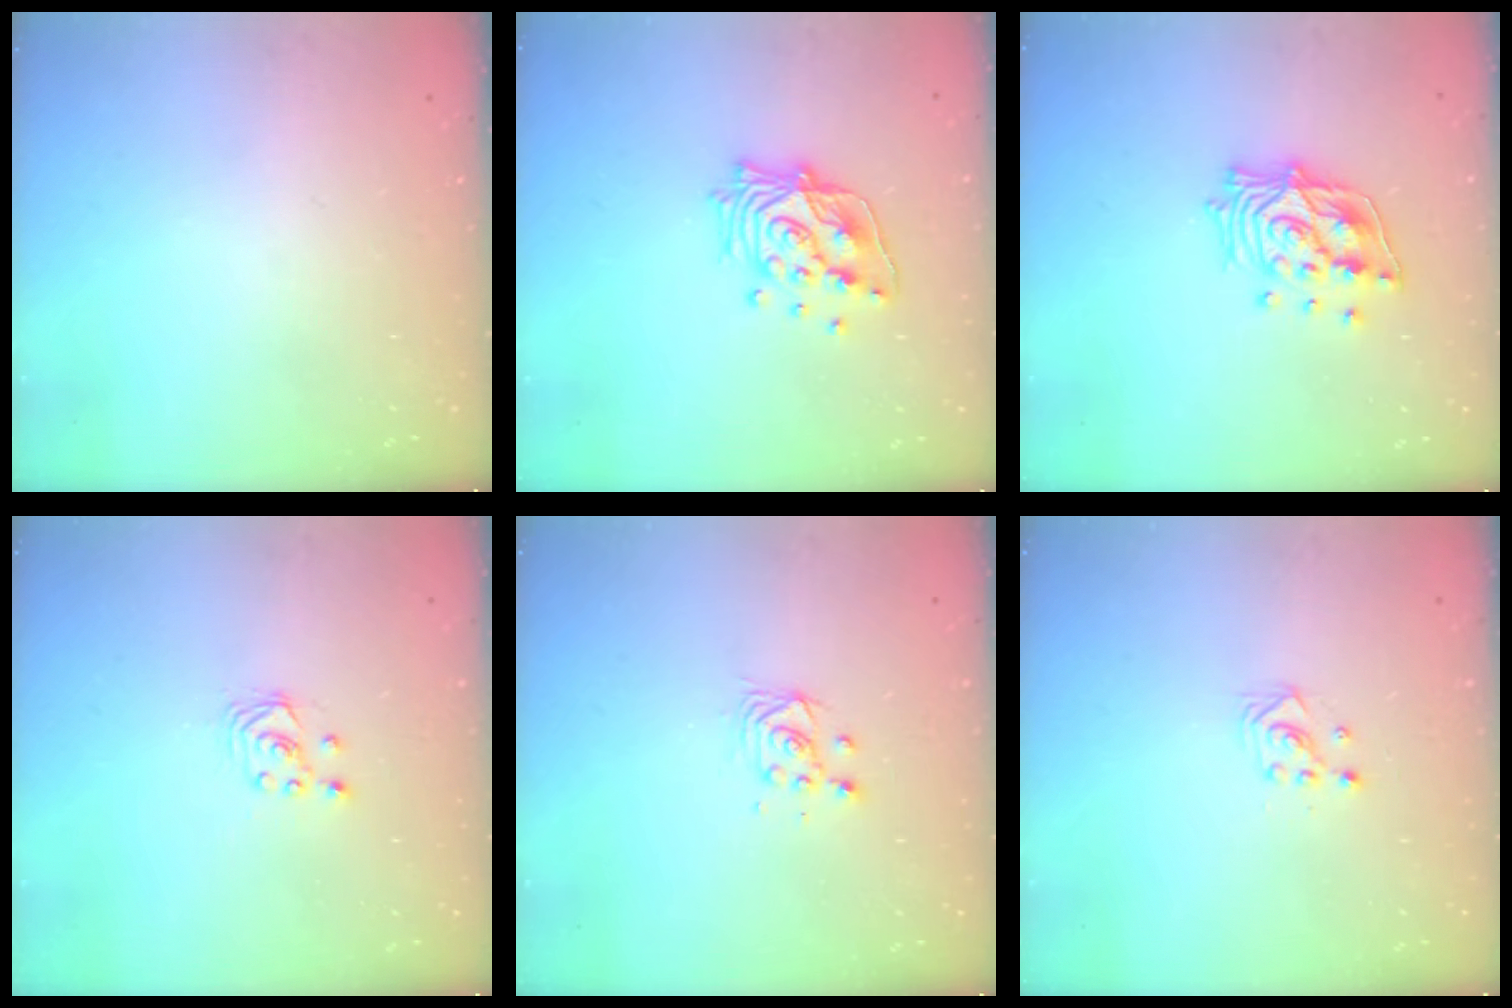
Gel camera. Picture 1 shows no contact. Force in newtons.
{"total": 15.9, "press": 15.9, "slide": 1.3}
{"total": 14.0, "press": 13.9, "slide": 1.7}
{"total": 2.1, "press": 2.1, "slide": 0.3}
{"total": 3.1, "press": 3.1, "slide": 0.3}
{"total": 2.2, "press": 2.2, "slide": 0.2}